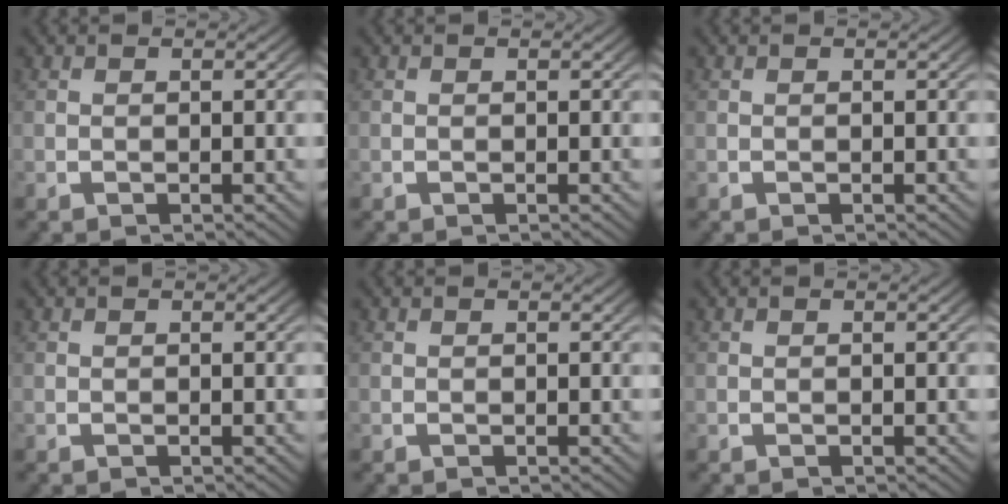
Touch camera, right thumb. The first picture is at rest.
{"total": 0.0}
{"total": 0.0}
{"total": 0.0}
{"total": 0.0}
{"total": 0.0}